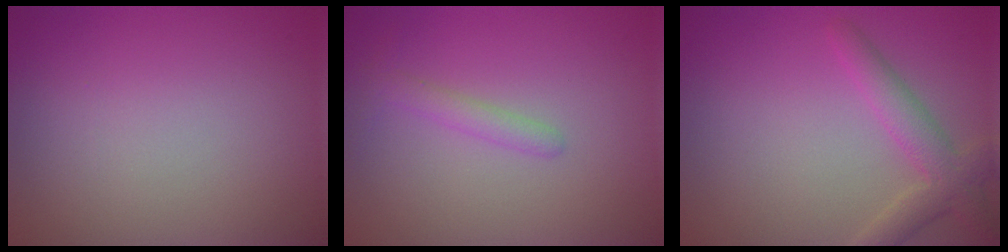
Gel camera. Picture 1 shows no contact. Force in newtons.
{"total": 1.4, "press": 1.4, "slide": 0.0}
{"total": 3.2, "press": 3.2, "slide": 0.2}